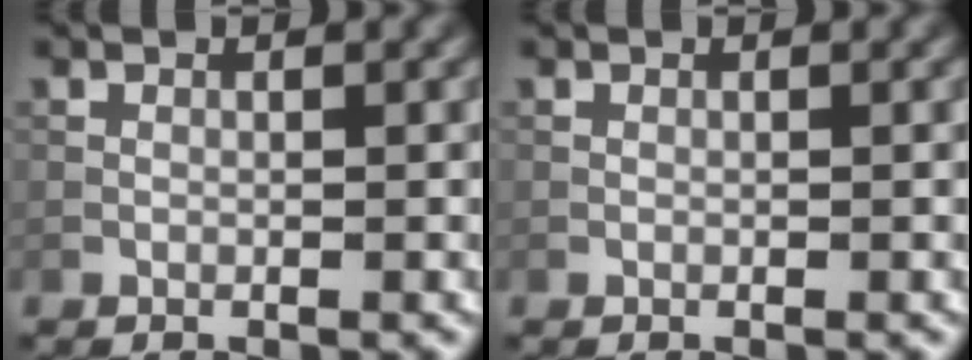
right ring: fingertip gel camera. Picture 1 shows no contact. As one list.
[{"total": 0.0}]